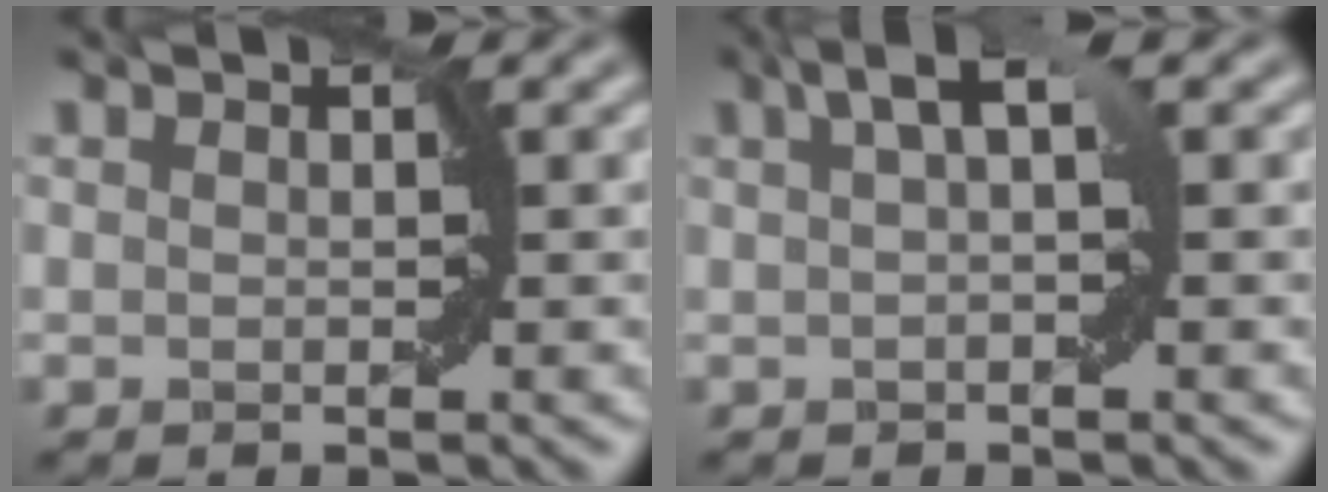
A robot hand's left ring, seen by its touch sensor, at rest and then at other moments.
{"total": 2.6, "force": [1.0, 0.4, 2.3], "torque": [-0.035, 0.008, 0.016]}